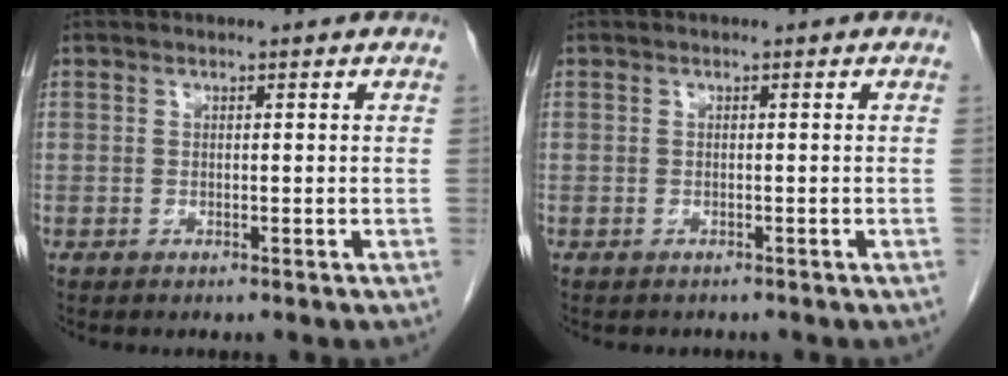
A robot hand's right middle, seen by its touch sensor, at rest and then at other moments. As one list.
[{"total": 1.0, "force": [-0.9, 0.4, 0.1], "torque": [-0.011, -0.002, -0.013]}]